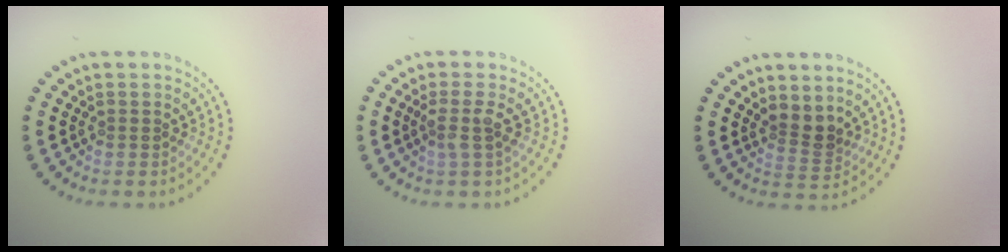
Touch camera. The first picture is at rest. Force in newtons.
{"total": 1.8, "press": 1.3, "slide": 1.3}
{"total": 2.4, "press": 1.8, "slide": 1.6}